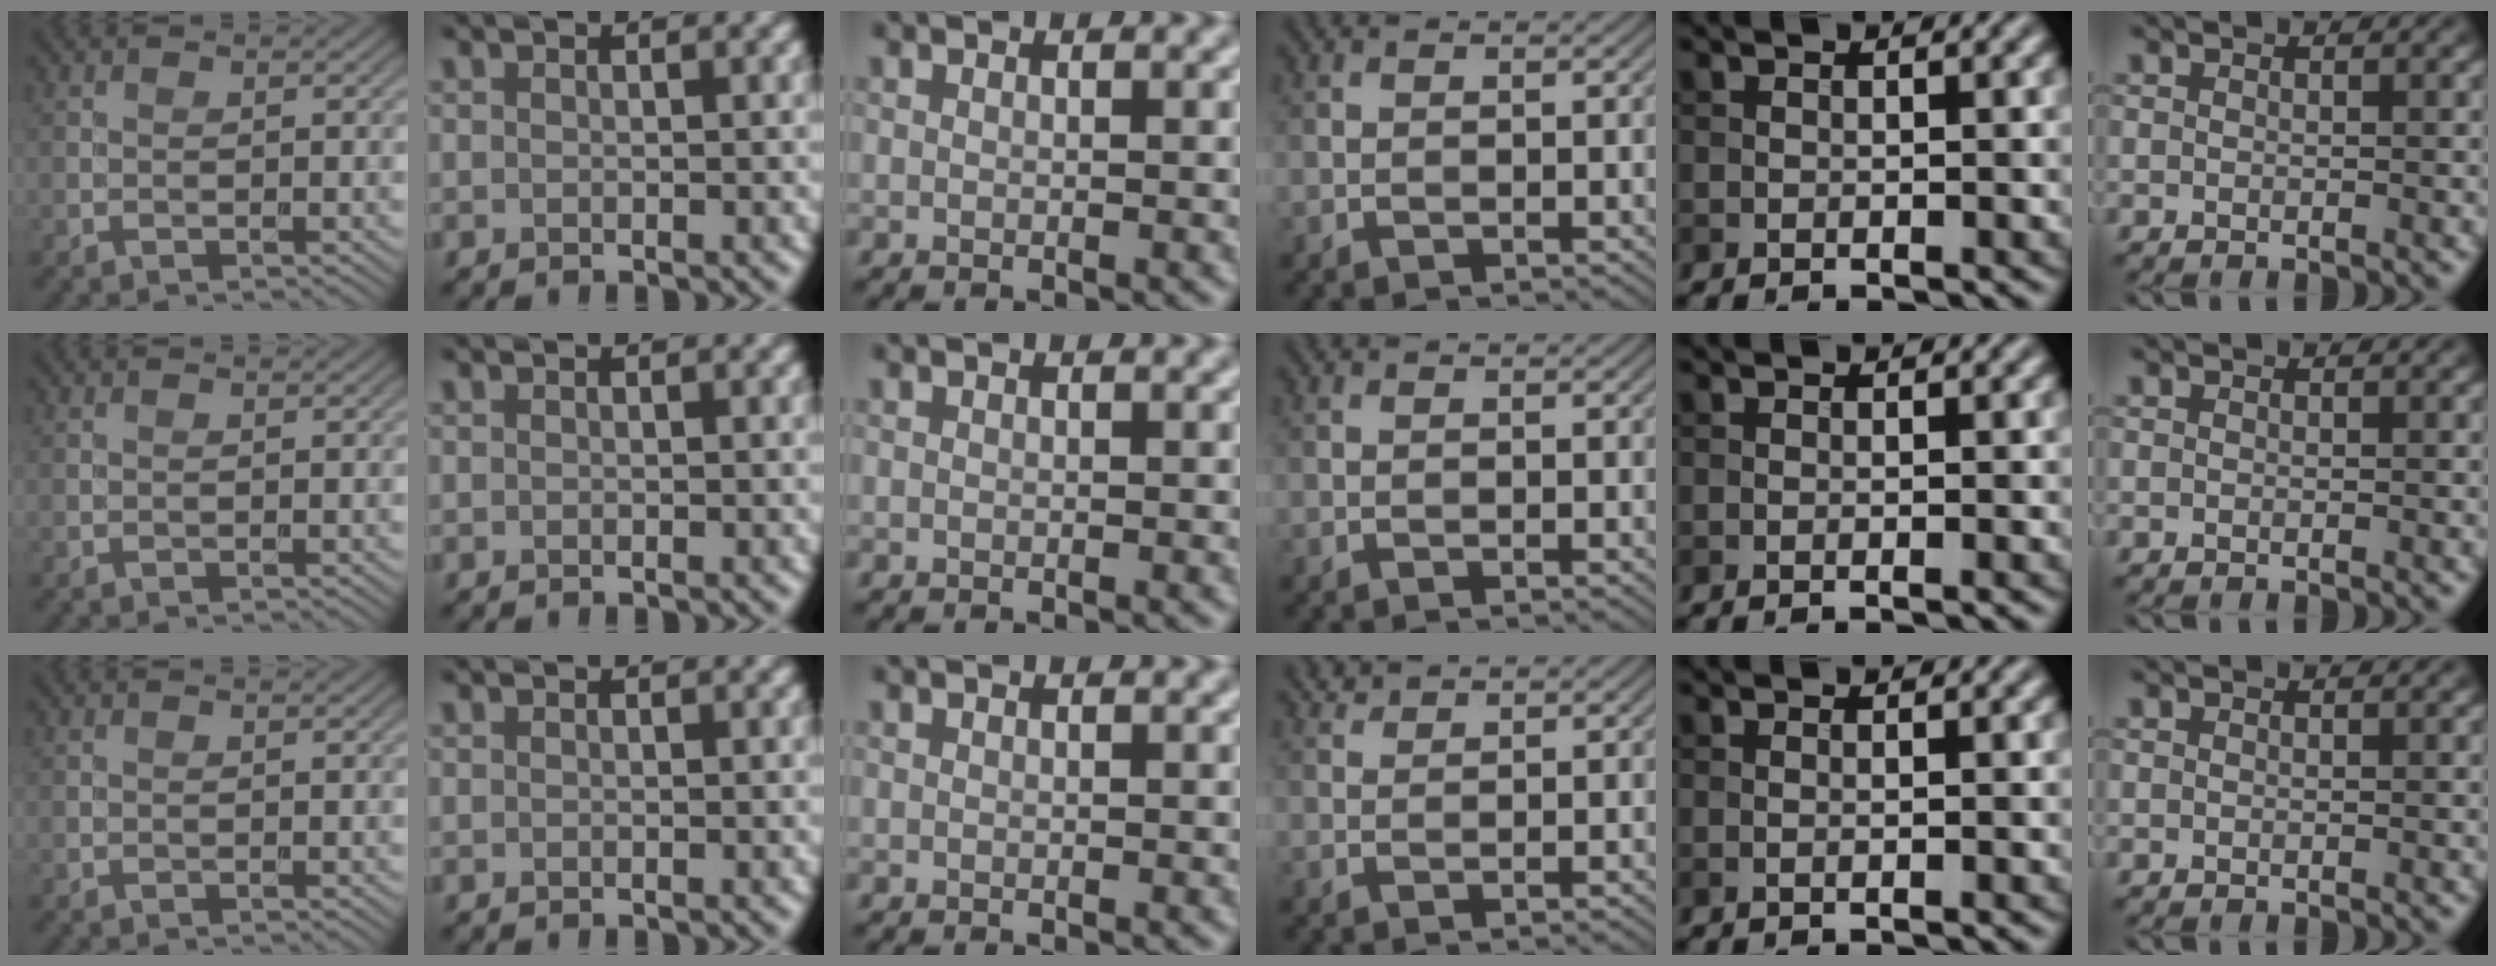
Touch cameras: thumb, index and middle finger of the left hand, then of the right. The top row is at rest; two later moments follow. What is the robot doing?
{"motion": "screw", "object": "dispenser bottle"}